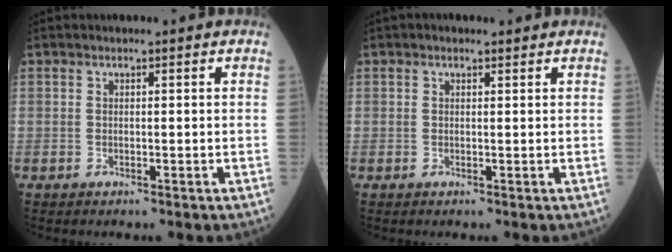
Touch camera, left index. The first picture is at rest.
{"total": 0.9, "force": [0.7, 0.5, 0.3], "torque": [-0.012, 0.005, 0.008]}